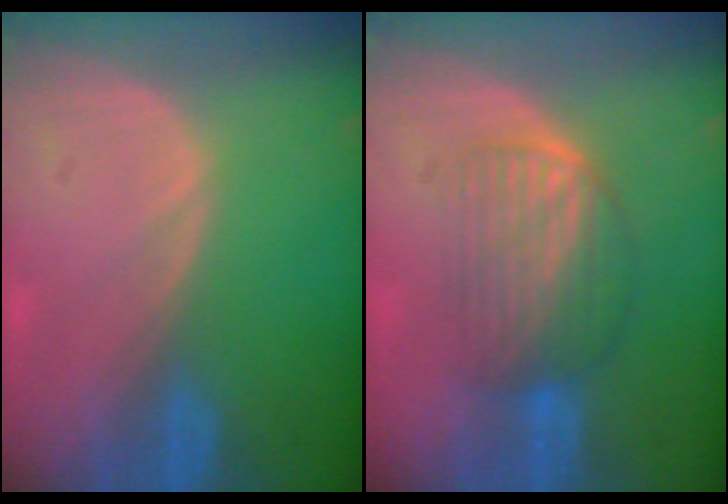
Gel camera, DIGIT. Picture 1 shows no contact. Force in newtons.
{"total": 6.2, "press": 6.1, "slide": 1.4}